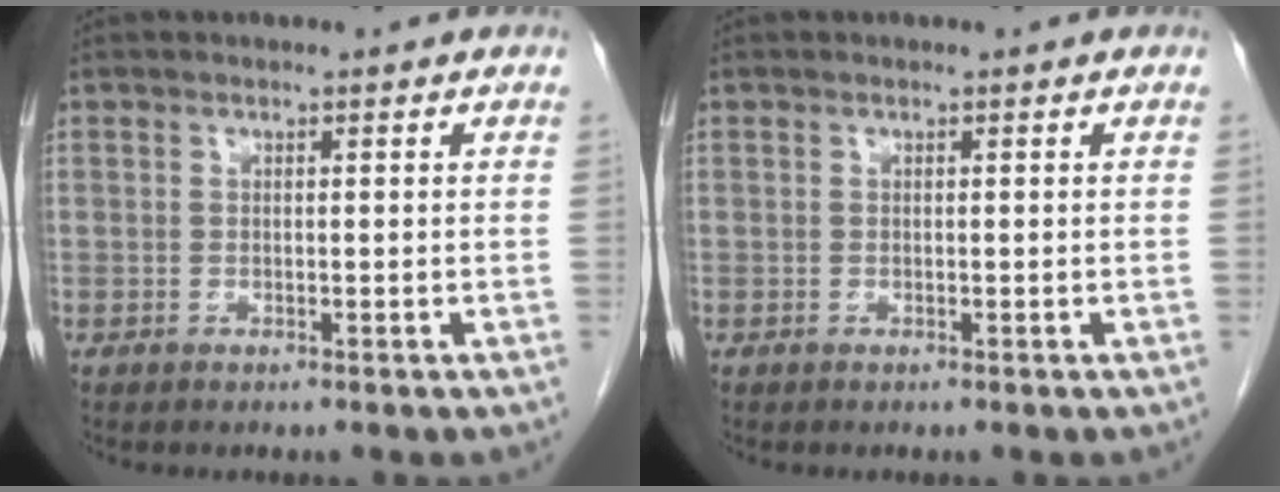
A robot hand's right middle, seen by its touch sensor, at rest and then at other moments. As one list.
[{"total": 0.0}]